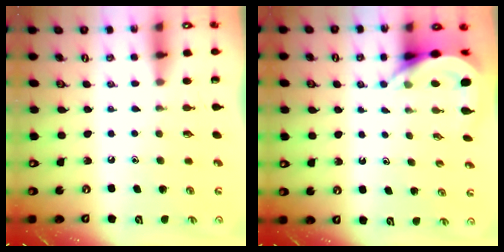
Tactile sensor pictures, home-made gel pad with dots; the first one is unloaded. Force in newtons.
{"total": 5.0, "press": 5.0, "slide": 0.3}